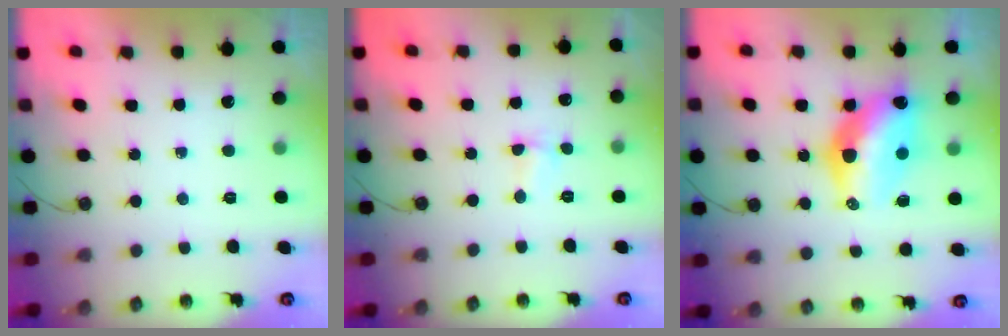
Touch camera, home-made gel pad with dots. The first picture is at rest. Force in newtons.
{"total": 3.2, "press": 1.8, "slide": 2.6}
{"total": 13.2, "press": 13.1, "slide": 1.5}